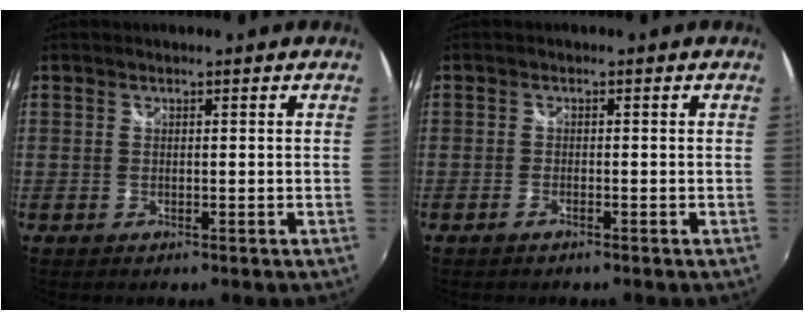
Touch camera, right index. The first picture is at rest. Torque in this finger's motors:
{"motor_torque": [0.13, 0.11, 0.04, 0.01]}